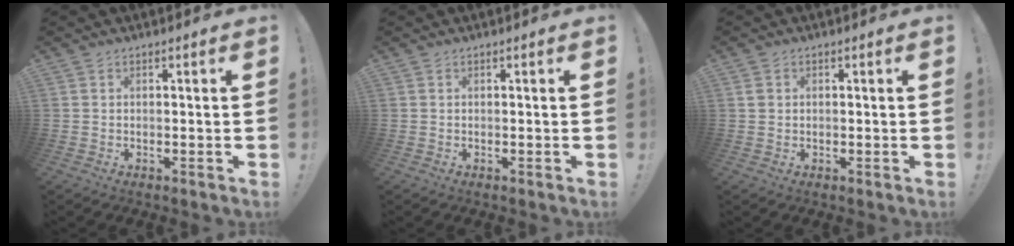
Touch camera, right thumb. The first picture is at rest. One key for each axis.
{"total": 0.0}
{"total": 1.5, "fx": 0.3, "fy": 1.4, "fz": 0.5, "tx": -0.008, "ty": 0.005, "tz": 0.005}